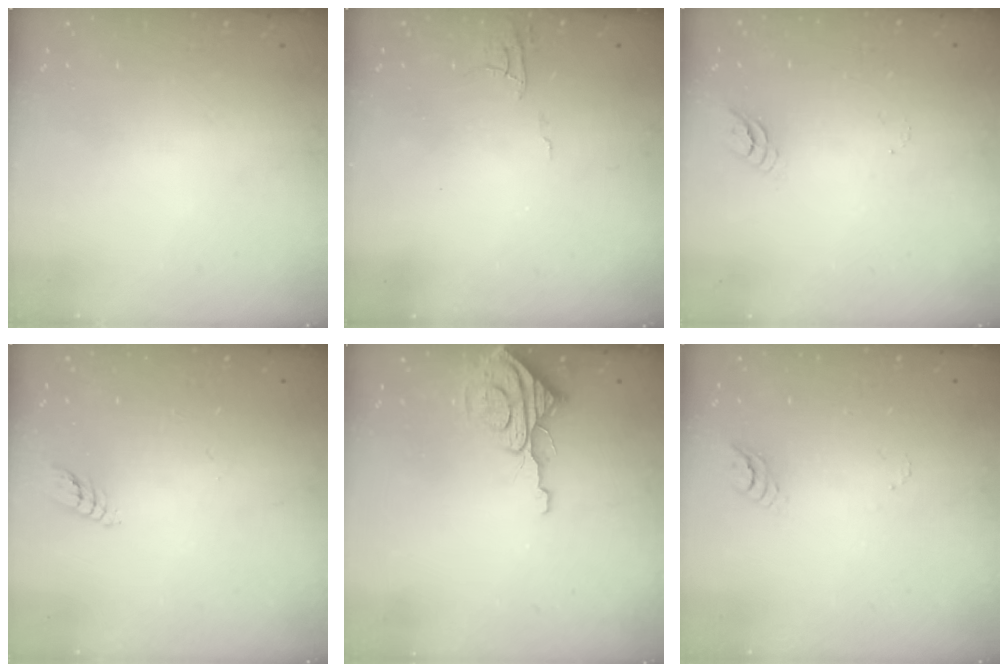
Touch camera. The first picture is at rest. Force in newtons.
{"total": 5.0, "press": 5.0, "slide": 0.4}
{"total": 3.1, "press": 3.1, "slide": 0.4}
{"total": 3.6, "press": 3.6, "slide": 0.3}
{"total": 8.1, "press": 8.1, "slide": 0.7}
{"total": 3.5, "press": 3.5, "slide": 0.3}